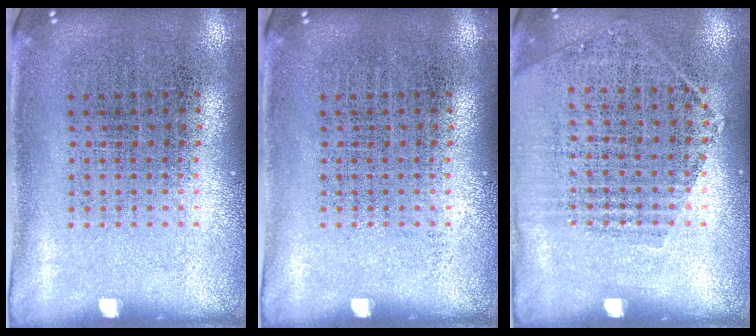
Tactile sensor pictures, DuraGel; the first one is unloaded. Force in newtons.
{"total": 0.0}
{"total": 1.2, "press": 1.0, "slide": 0.5}